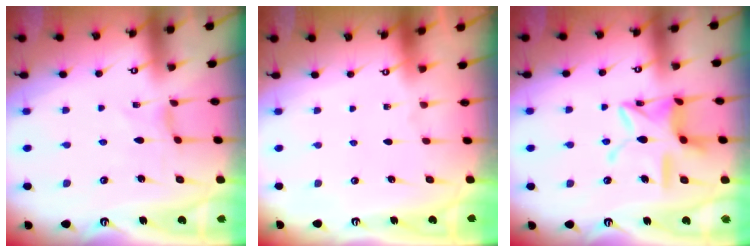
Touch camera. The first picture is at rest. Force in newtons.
{"total": 0.0}
{"total": 13.8, "press": 13.8, "slide": 1.0}